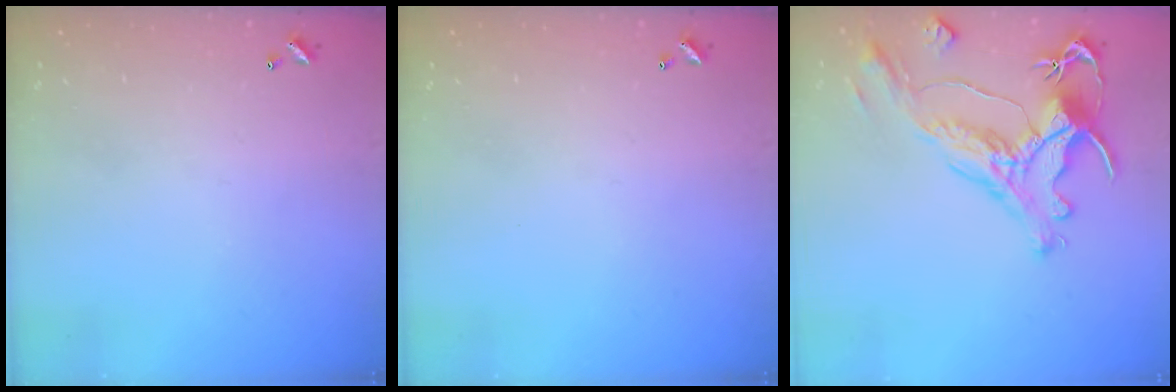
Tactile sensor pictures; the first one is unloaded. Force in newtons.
{"total": 0.0}
{"total": 1.6, "press": 1.0, "slide": 1.3}